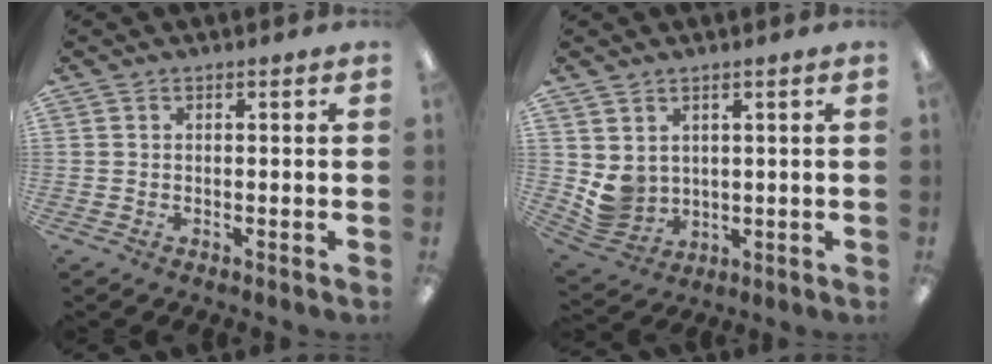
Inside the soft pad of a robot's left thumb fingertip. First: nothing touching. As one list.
[{"total": 5.5, "force": [2.6, 4.6, 1.4], "torque": [-0.047, -0.011, 0.057]}]